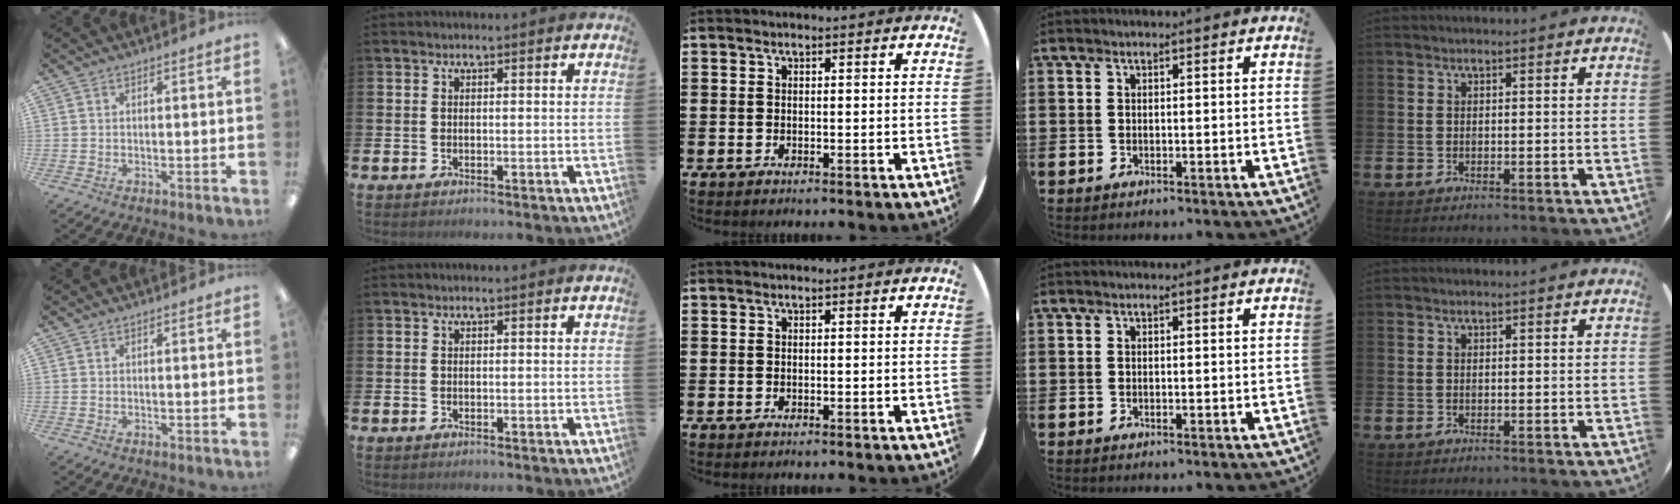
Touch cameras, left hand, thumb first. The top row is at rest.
{}